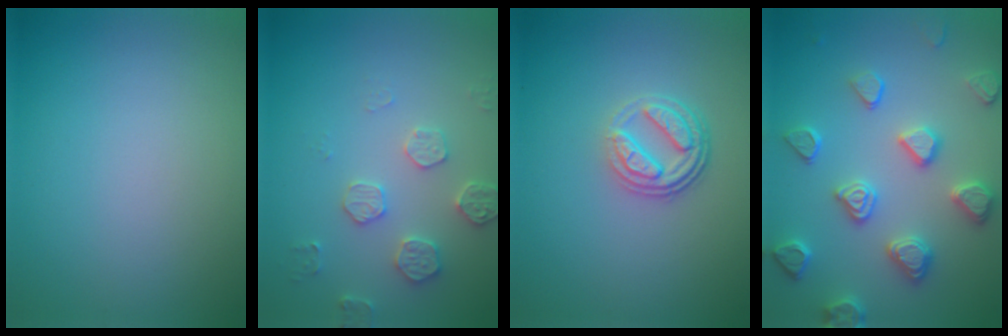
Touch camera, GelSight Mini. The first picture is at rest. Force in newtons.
{"total": 2.7, "press": 2.7, "slide": 0.5}
{"total": 3.8, "press": 2.8, "slide": 2.6}
{"total": 4.6, "press": 4.2, "slide": 2.0}